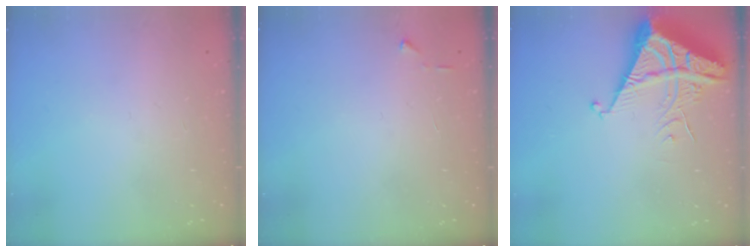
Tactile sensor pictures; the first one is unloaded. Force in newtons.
{"total": 3.0, "press": 2.9, "slide": 0.4}
{"total": 6.6, "press": 6.6, "slide": 0.6}